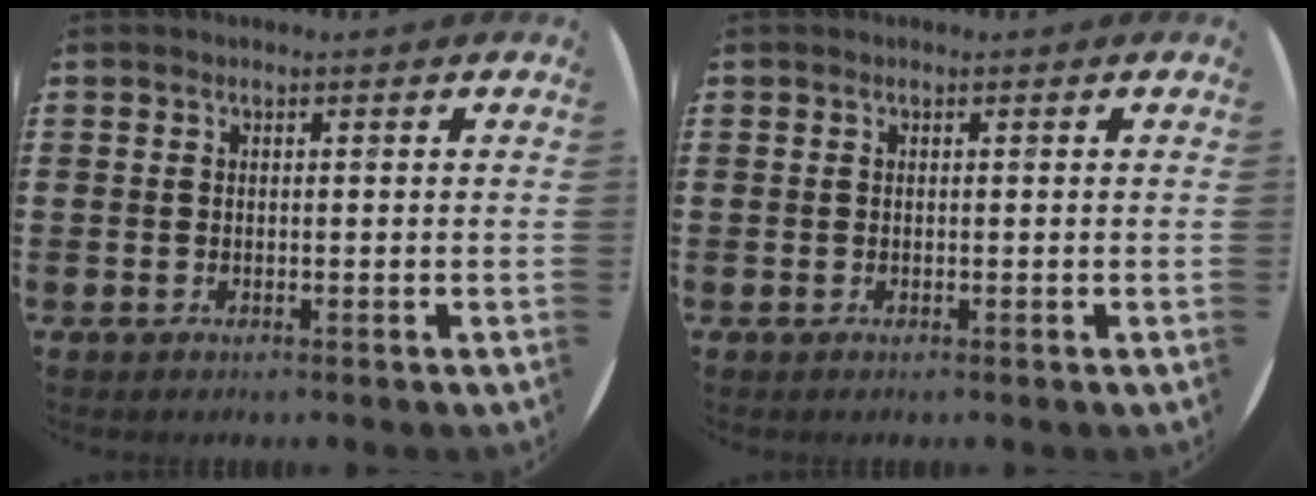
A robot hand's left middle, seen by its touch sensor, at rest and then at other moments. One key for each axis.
{"total": 0.0}